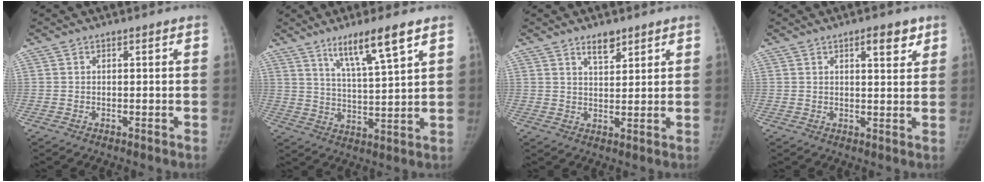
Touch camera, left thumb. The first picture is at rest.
{"total": 10.3, "force": [6.4, 1.0, 7.9], "torque": [-0.136, -0.036, 0.116]}
{"total": 4.0, "force": [2.9, 1.7, 2.1], "torque": [-0.020, -0.021, 0.049]}
{"total": 4.8, "force": [2.8, 1.7, 3.5], "torque": [-0.035, -0.015, 0.039]}